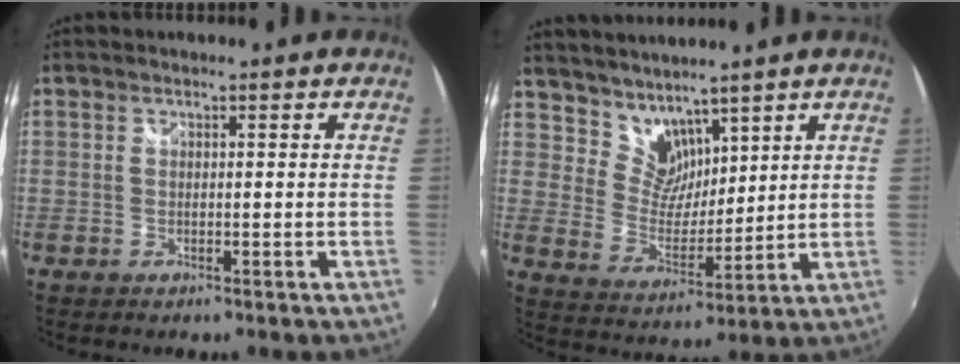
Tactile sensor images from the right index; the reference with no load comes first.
{"total": 7.6, "force": [6.2, 4.2, 1.6], "torque": [-0.019, 0.002, 0.125]}